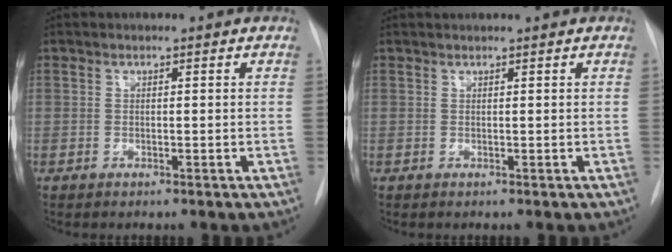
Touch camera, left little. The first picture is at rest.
{"total": 1.0, "force": [0.9, -0.2, 0.4], "torque": [-0.006, 0.012, 0.022]}